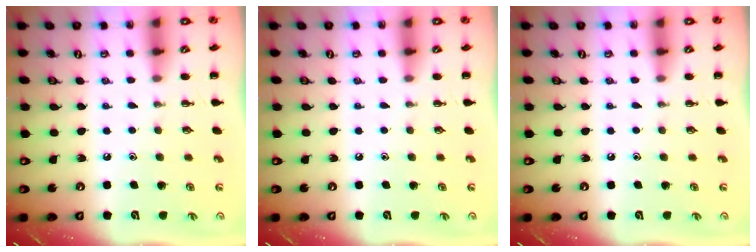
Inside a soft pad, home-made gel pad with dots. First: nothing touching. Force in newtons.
{"total": 0.0}
{"total": 0.0}